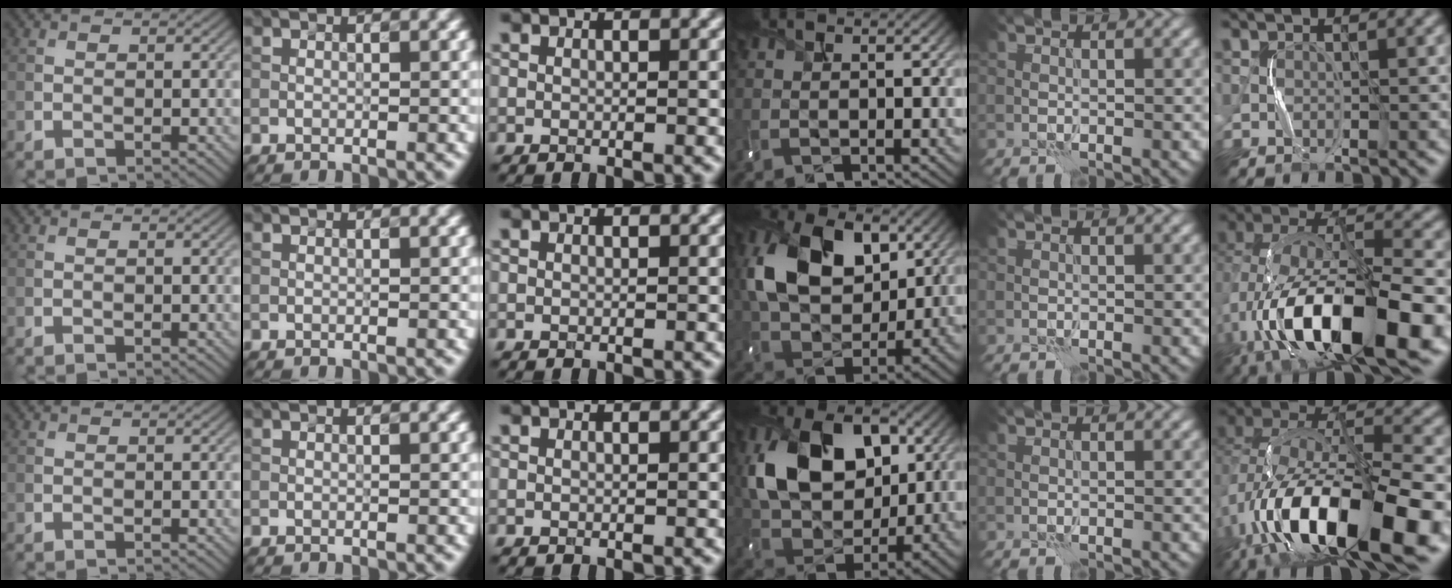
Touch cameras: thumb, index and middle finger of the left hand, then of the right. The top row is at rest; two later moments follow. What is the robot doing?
{"motion": "shake", "object": "handbell"}